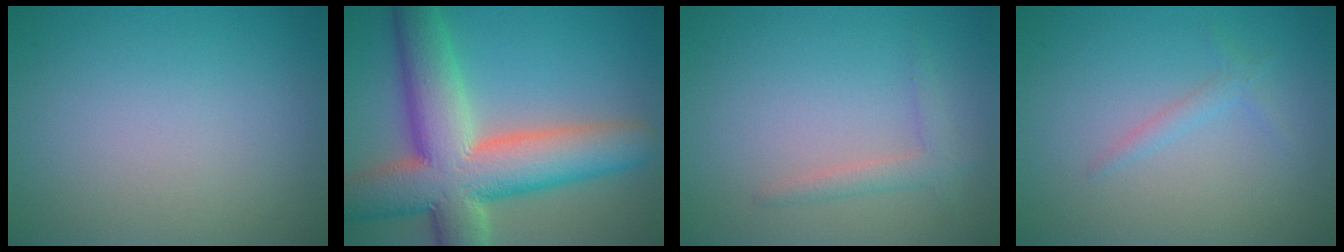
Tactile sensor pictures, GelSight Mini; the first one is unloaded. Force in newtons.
{"total": 12.7, "press": 12.6, "slide": 1.0}
{"total": 1.6, "press": 1.6, "slide": 0.0}
{"total": 1.1, "press": 1.1, "slide": 0.1}